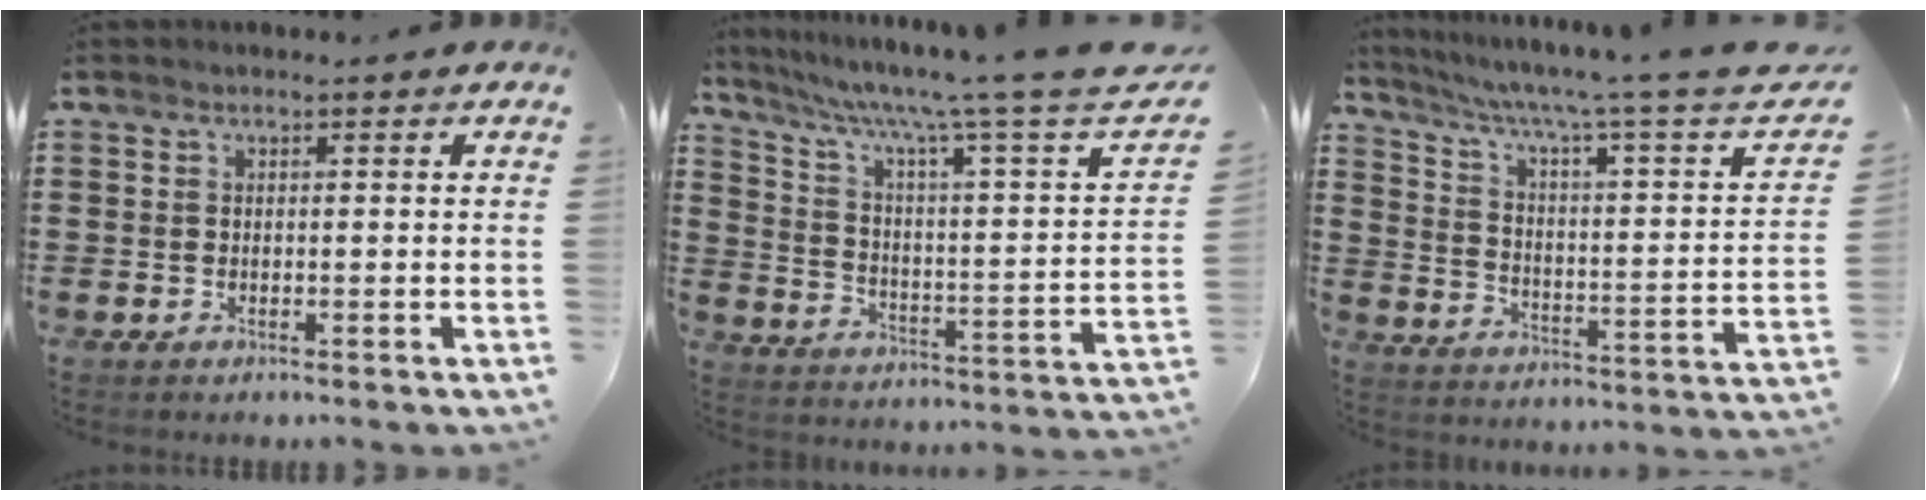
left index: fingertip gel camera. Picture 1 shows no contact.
{"total": 8.6, "force": [6.2, 0.1, 6.1], "torque": [-0.127, -0.047, 0.091]}
{"total": 5.7, "force": [3.7, 0.0, 4.4], "torque": [-0.095, -0.033, 0.052]}